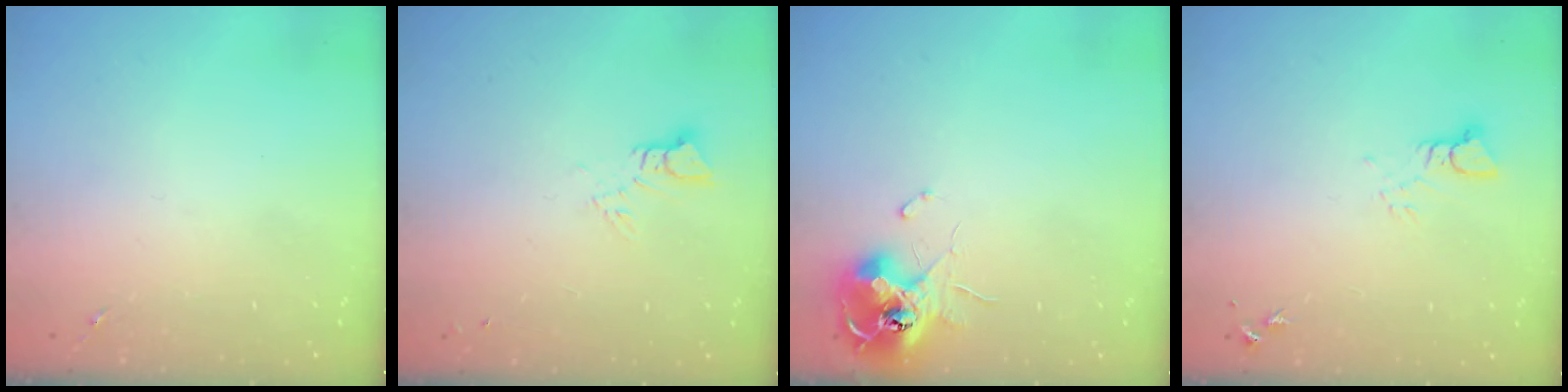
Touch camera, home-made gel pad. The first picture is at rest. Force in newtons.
{"total": 3.4, "press": 3.4, "slide": 0.2}
{"total": 11.6, "press": 11.6, "slide": 1.1}
{"total": 3.4, "press": 3.4, "slide": 0.3}